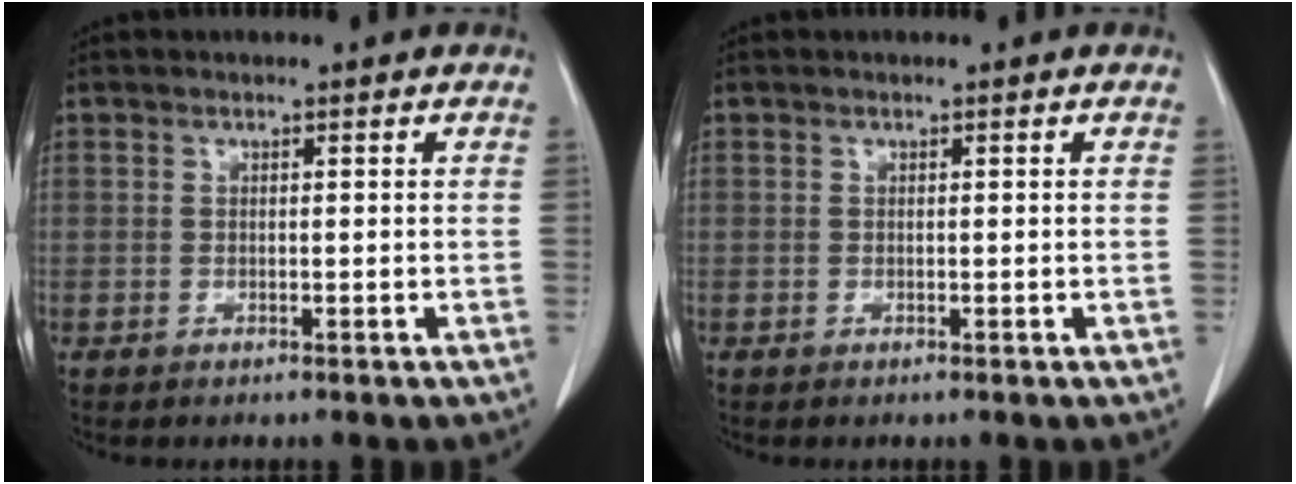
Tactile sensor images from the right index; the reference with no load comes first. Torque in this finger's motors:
{"motor_torque": [0.00, 0.00, 0.00, 0.00]}